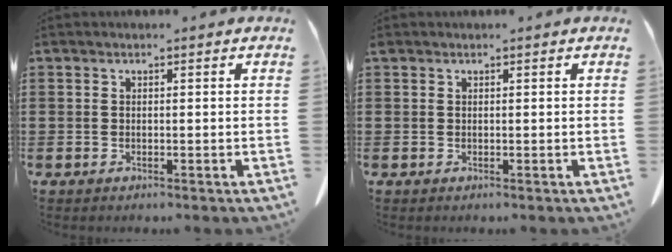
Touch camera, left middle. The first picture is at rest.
{"total": 0.0}